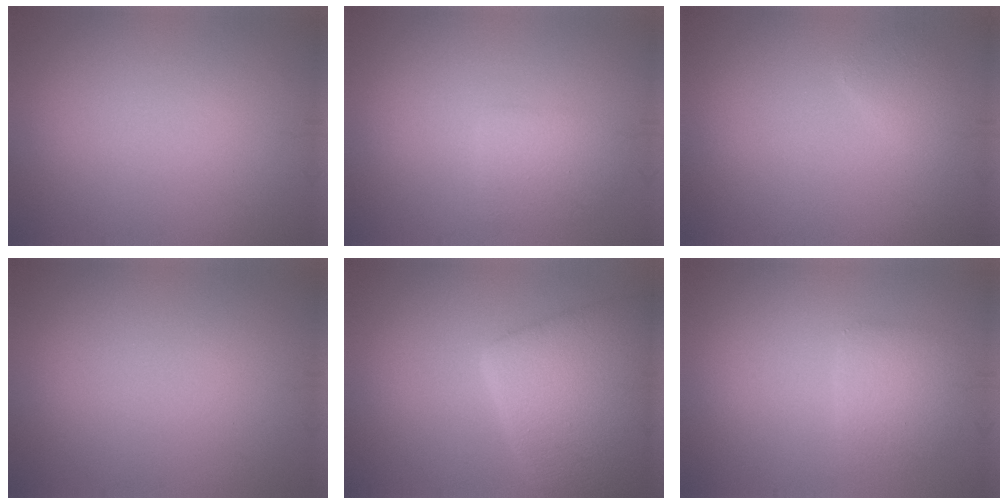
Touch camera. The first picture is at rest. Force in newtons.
{"total": 2.4, "press": 2.4, "slide": 0.2}
{"total": 1.3, "press": 1.3, "slide": 0.1}
{"total": 0.0}
{"total": 9.3, "press": 9.2, "slide": 0.6}
{"total": 2.5, "press": 2.5, "slide": 0.2}